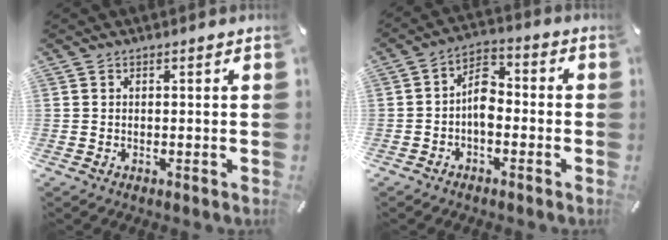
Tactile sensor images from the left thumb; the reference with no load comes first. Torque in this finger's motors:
{"motor_torque": [0.06, 1.19, 0.57, 0.02, 0.26]}